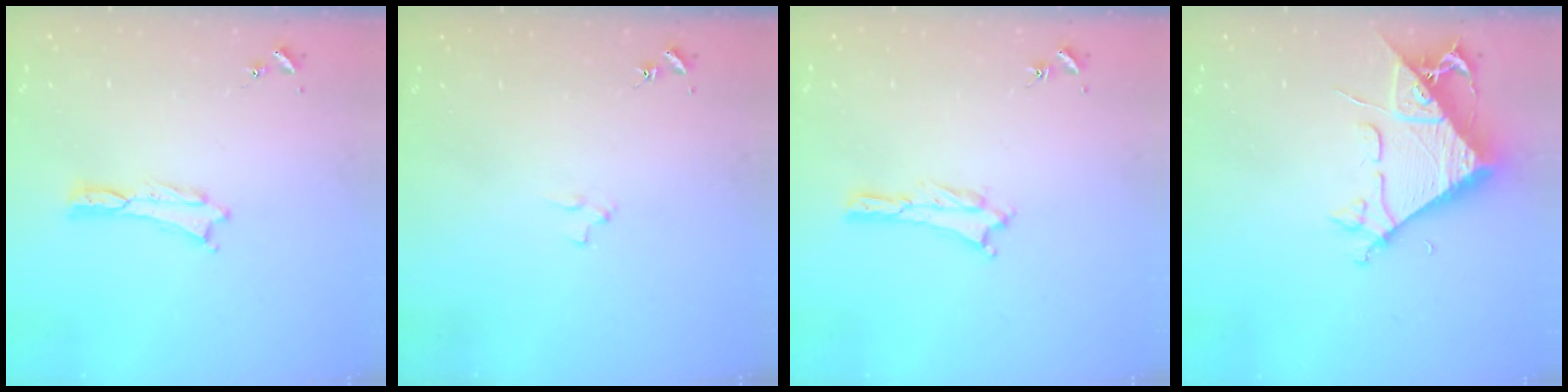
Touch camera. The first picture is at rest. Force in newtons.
{"total": 1.9, "press": 1.9, "slide": 0.2}
{"total": 1.2, "press": 1.1, "slide": 0.2}
{"total": 8.7, "press": 8.6, "slide": 1.1}